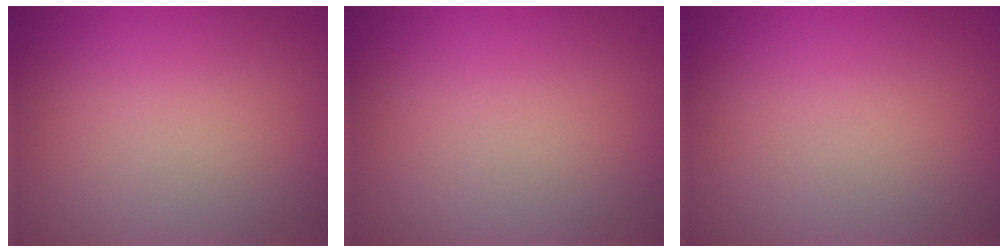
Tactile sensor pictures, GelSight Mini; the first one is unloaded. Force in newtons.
{"total": 0.0}
{"total": 0.0}